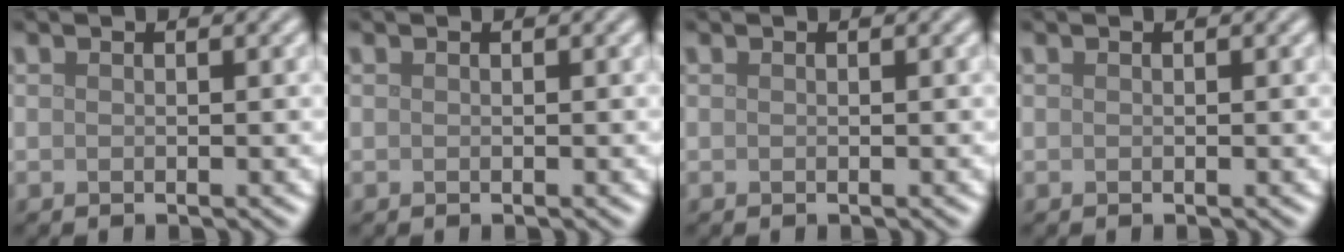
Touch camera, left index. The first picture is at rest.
{"total": 0.0}
{"total": 0.0}
{"total": 0.0}